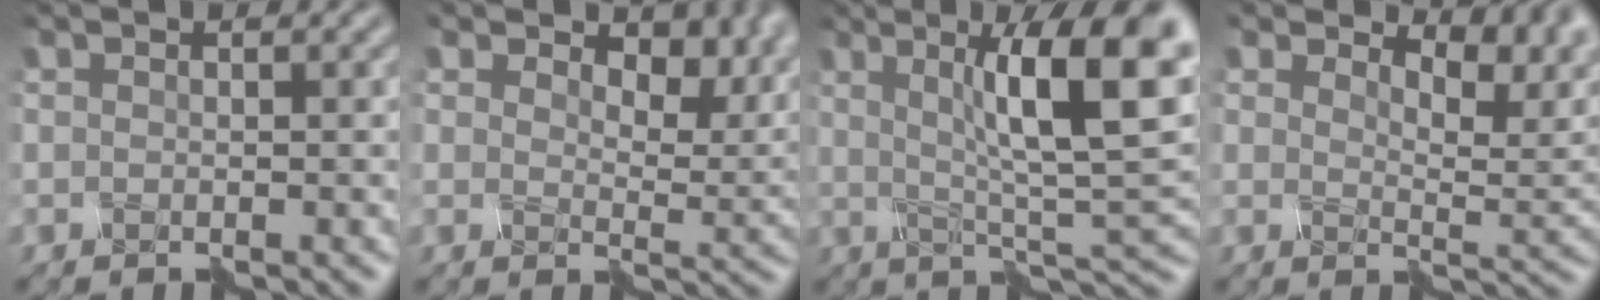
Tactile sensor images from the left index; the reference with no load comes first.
{"total": 8.6, "force": [5.0, 4.4, 5.5], "torque": [-0.071, 0.002, 0.070]}
{"total": 11.2, "force": [2.5, 2.1, 10.7], "torque": [-0.153, 0.012, 0.036]}
{"total": 7.1, "force": [5.0, 2.7, 4.2], "torque": [-0.064, 0.005, 0.078]}